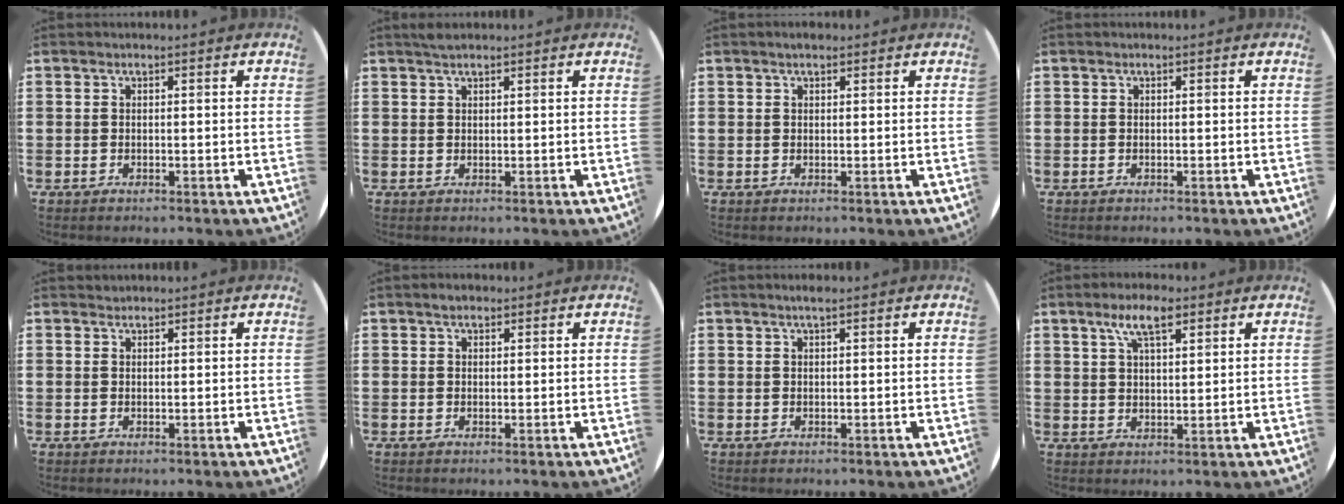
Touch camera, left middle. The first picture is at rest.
{"total": 1.3, "force": [1.1, 0.3, 0.6], "torque": [-0.012, 0.003, 0.020]}
{"total": 1.0, "force": [0.7, 0.4, 0.5], "torque": [-0.010, 0.005, 0.012]}
{"total": 0.0}
{"total": 0.5, "force": [0.5, 0.1, -0.1], "torque": [0.003, 0.004, 0.009]}
{"total": 1.3, "force": [1.0, 0.5, 0.5], "torque": [-0.003, 0.002, 0.017]}
{"total": 1.2, "force": [0.8, 0.1, 0.8], "torque": [-0.017, 0.003, 0.014]}
{"total": 5.6, "force": [3.6, 2.0, 3.9], "torque": [-0.077, 0.006, 0.061]}